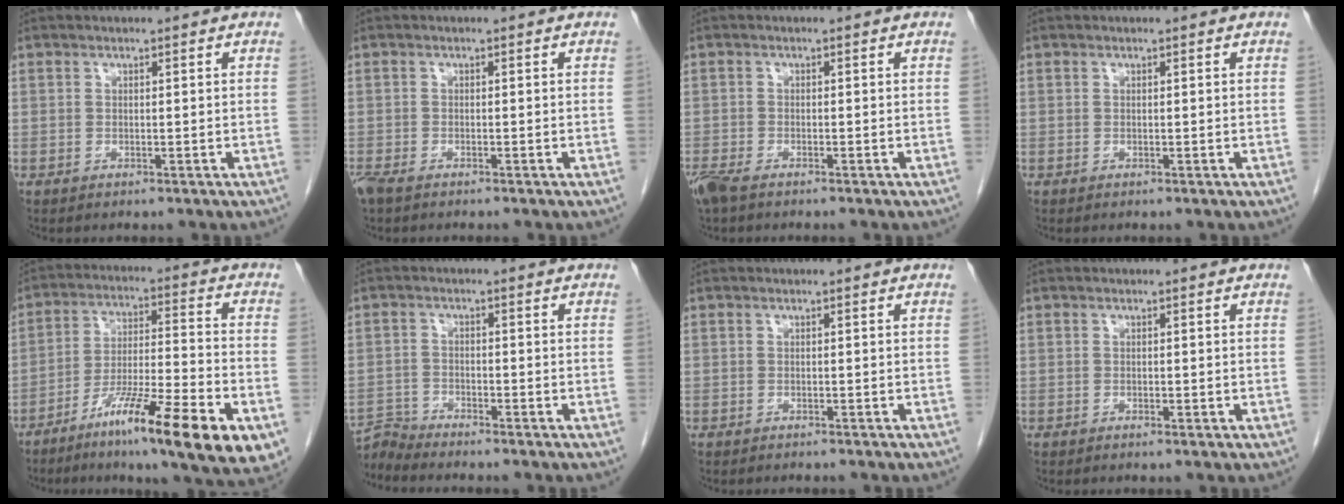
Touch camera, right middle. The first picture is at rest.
{"total": 2.7, "force": [-2.2, 0.7, 1.5], "torque": [-0.031, -0.008, -0.039]}
{"total": 3.7, "force": [-2.8, 0.9, 2.1], "torque": [-0.047, -0.011, -0.052]}
{"total": 0.0}
{"total": 18.8, "force": [-9.9, 1.4, 15.9], "torque": [-0.227, -0.025, -0.159]}
{"total": 3.7, "force": [-3.4, -1.1, -0.9], "torque": [0.017, -0.012, -0.065]}
{"total": 0.7, "force": [-0.7, 0.1, 0.1], "torque": [-0.003, 0.000, -0.010]}
{"total": 0.6, "force": [-0.3, 0.2, 0.5], "torque": [-0.010, 0.000, -0.004]}